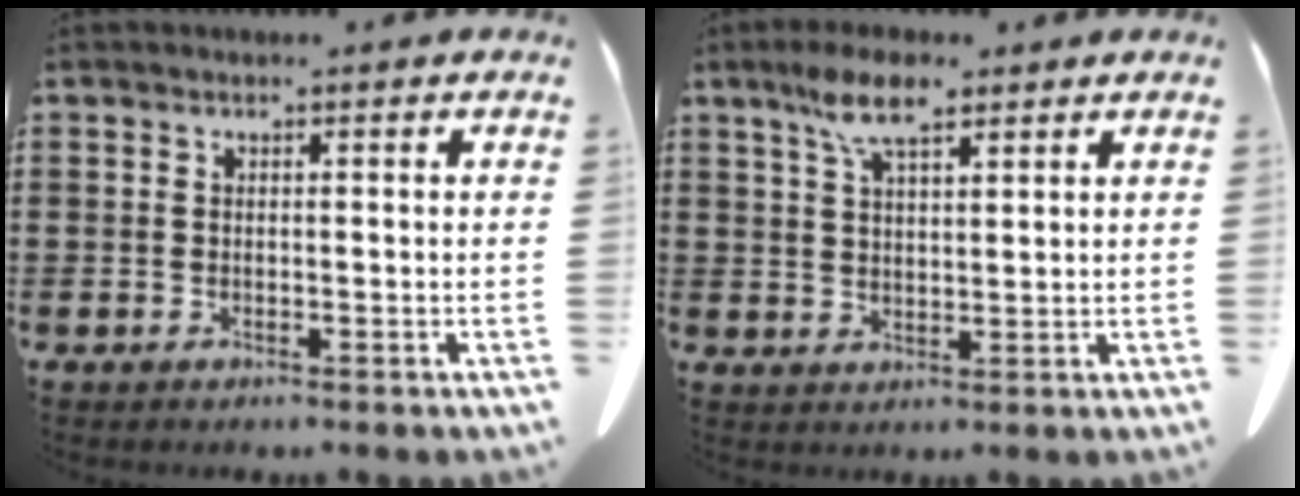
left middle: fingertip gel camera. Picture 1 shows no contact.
{"total": 7.0, "force": [4.3, 2.3, 5.1], "torque": [-0.109, 0.005, 0.077]}